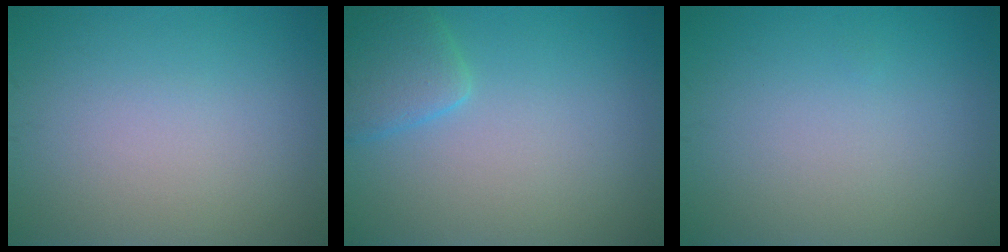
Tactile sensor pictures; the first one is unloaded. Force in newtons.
{"total": 2.9, "press": 2.9, "slide": 0.2}
{"total": 0.0}